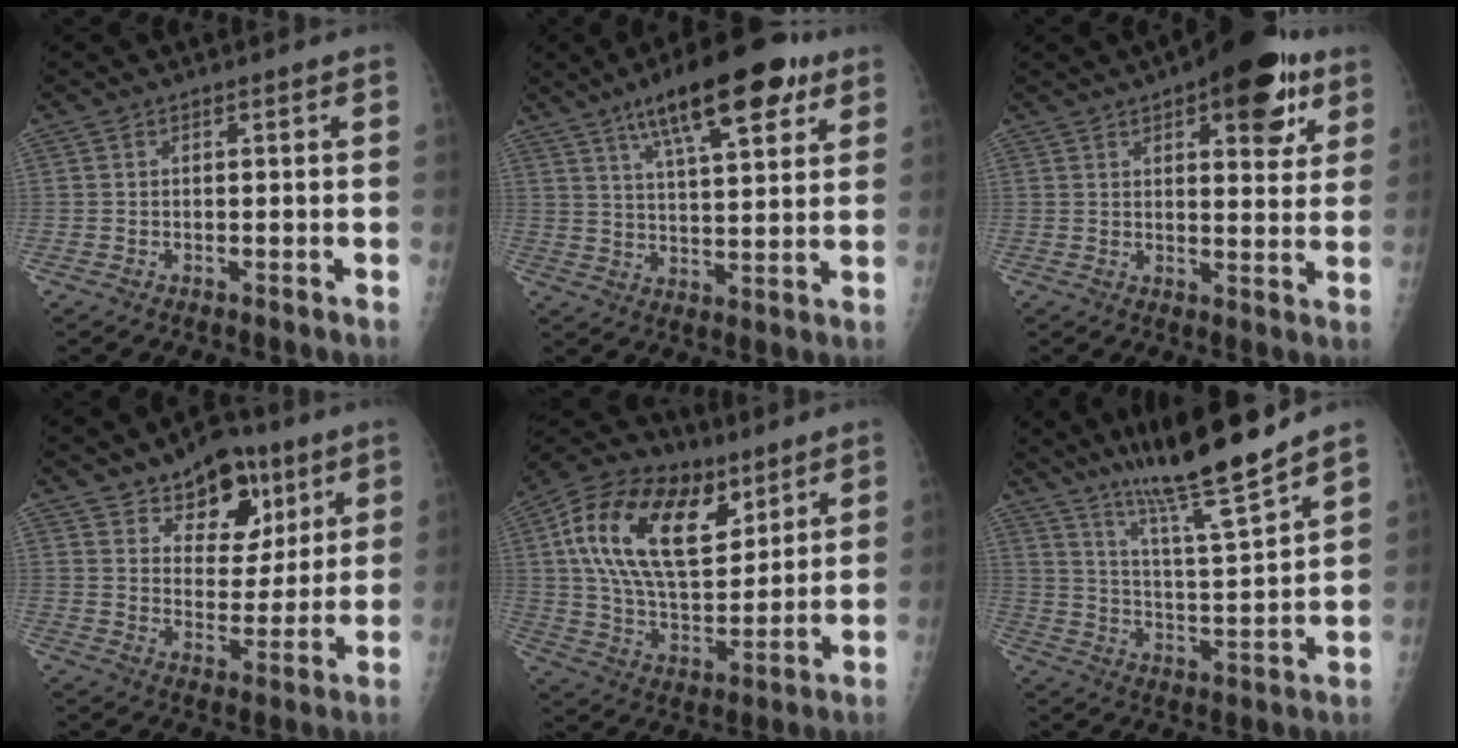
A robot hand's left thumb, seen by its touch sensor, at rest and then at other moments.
{"total": 16.9, "force": [9.5, 5.5, 12.8], "torque": [-0.173, -0.024, 0.149]}
{"total": 14.5, "force": [7.5, 6.0, 10.9], "torque": [-0.100, -0.022, 0.096]}
{"total": 13.5, "force": [8.0, 8.2, 7.2], "torque": [-0.059, -0.042, 0.126]}
{"total": 23.5, "force": [9.6, 13.4, 16.8], "torque": [-0.277, -0.021, 0.167]}
{"total": 15.9, "force": [12.9, 0.3, 9.4], "torque": [-0.145, -0.074, 0.223]}